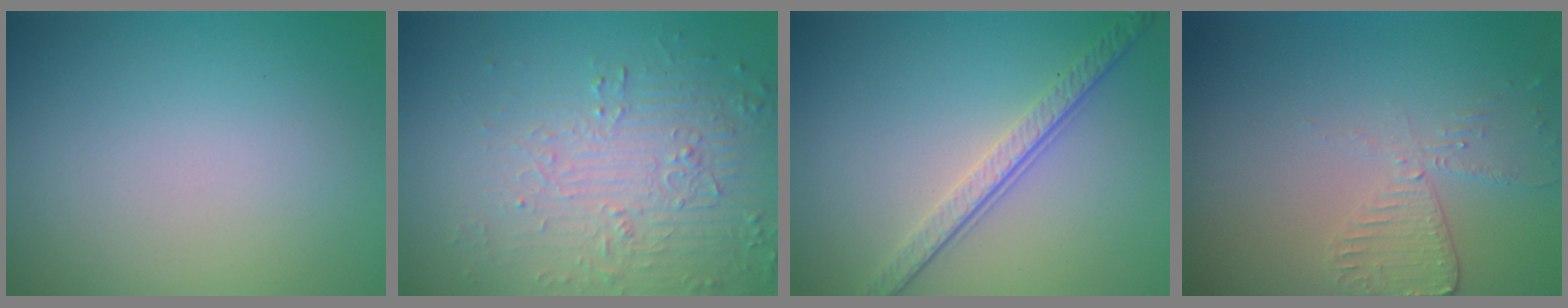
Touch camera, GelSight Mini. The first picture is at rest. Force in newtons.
{"total": 5.7, "press": 3.9, "slide": 4.2}
{"total": 3.7, "press": 2.8, "slide": 2.5}
{"total": 2.7, "press": 2.4, "slide": 1.2}